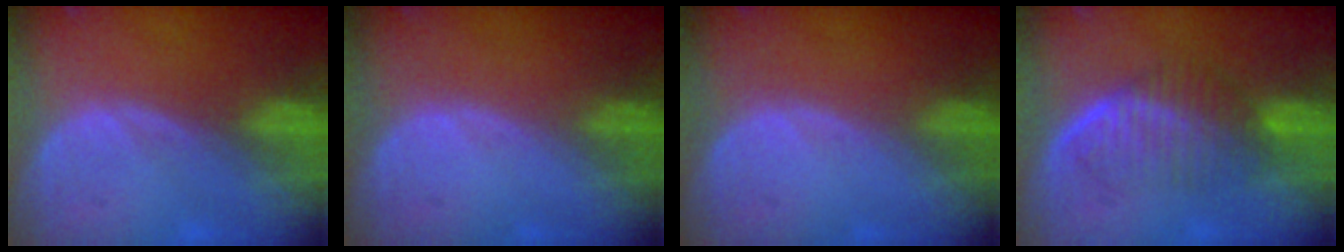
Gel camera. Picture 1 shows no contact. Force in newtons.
{"total": 0.0}
{"total": 0.0}
{"total": 6.3, "press": 6.2, "slide": 1.1}